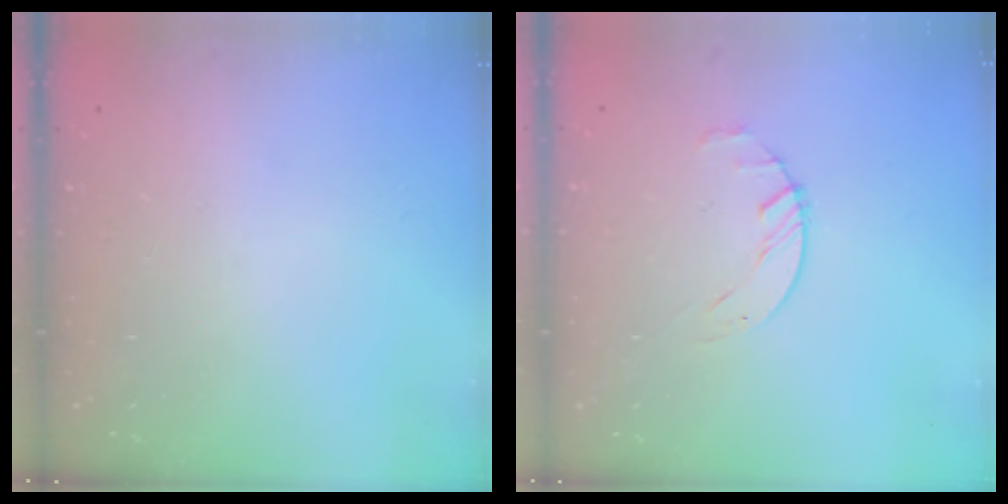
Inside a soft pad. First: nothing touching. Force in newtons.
{"total": 1.6, "press": 1.6, "slide": 0.3}